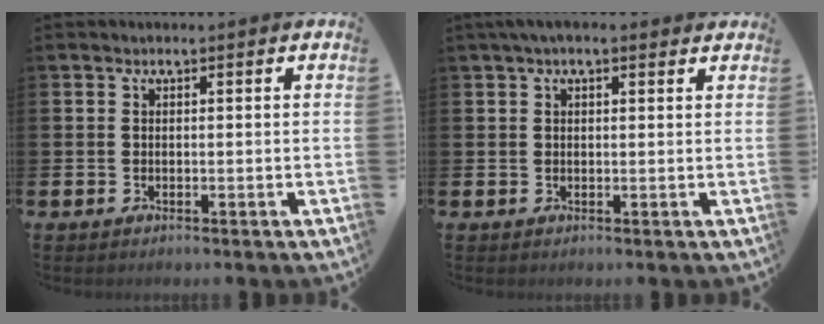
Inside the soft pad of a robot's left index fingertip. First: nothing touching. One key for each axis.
{"total": 2.2, "fx": 1.6, "fy": 0.6, "fz": 1.3, "tx": -0.025, "ty": 0.006, "tz": 0.027}